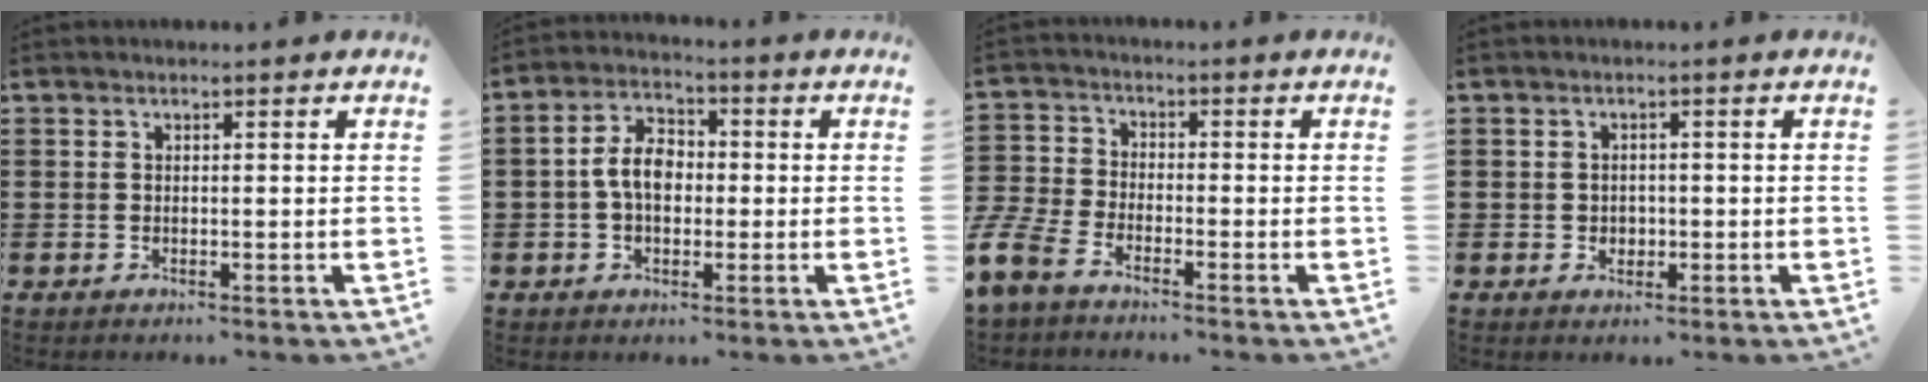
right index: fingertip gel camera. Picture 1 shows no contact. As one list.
[{"total": 6.3, "force": [-0.3, 3.9, 4.8], "torque": [-0.109, 0.009, -0.011]}, {"total": 5.5, "force": [-4.6, 1.6, 2.6], "torque": [-0.092, -0.011, -0.101]}, {"total": 1.5, "force": [-0.1, 1.4, 0.5], "torque": [-0.013, 0.007, -0.005]}]